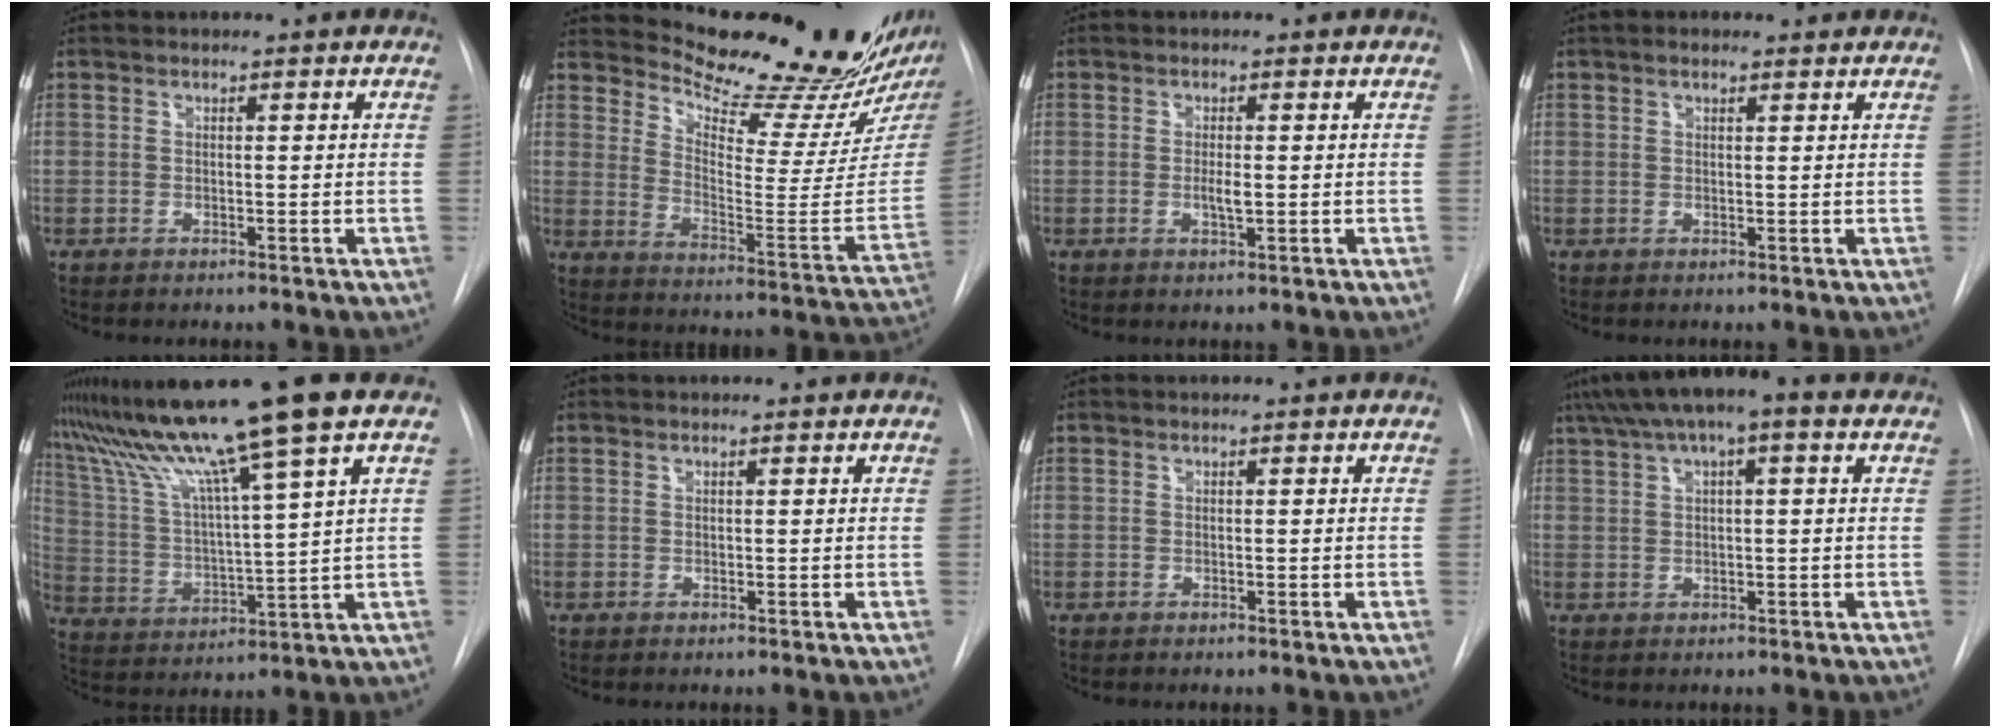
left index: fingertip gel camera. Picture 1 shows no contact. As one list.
[{"total": 22.3, "force": [19.7, 1.3, 10.3], "torque": [-0.157, -0.093, 0.271]}, {"total": 1.8, "force": [-0.1, 0.4, 1.8], "torque": [-0.035, -0.002, -0.002]}, {"total": 2.0, "force": [1.5, 0.8, 1.0], "torque": [-0.019, 0.017, 0.022]}, {"total": 16.0, "force": [11.7, -2.6, 10.7], "torque": [-0.186, -0.001, 0.206]}, {"total": 0.0}, {"total": 0.0}, {"total": 9.8, "force": [5.9, 2.0, 7.6], "torque": [-0.129, 0.049, 0.089]}]